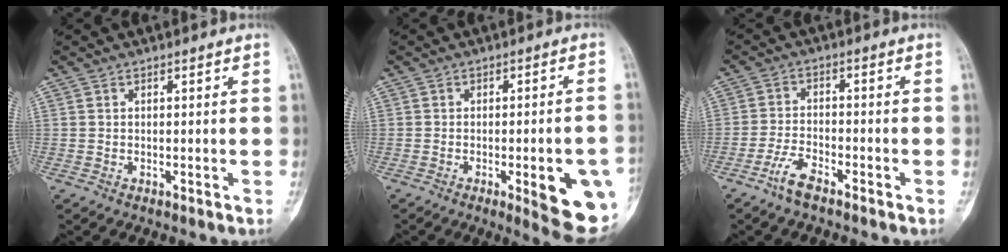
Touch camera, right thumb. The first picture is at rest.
{"total": 12.8, "force": [-4.0, 3.1, 11.8], "torque": [-0.118, 0.003, -0.039]}
{"total": 4.6, "force": [-3.5, 1.3, 2.7], "torque": [-0.066, 0.019, -0.071]}